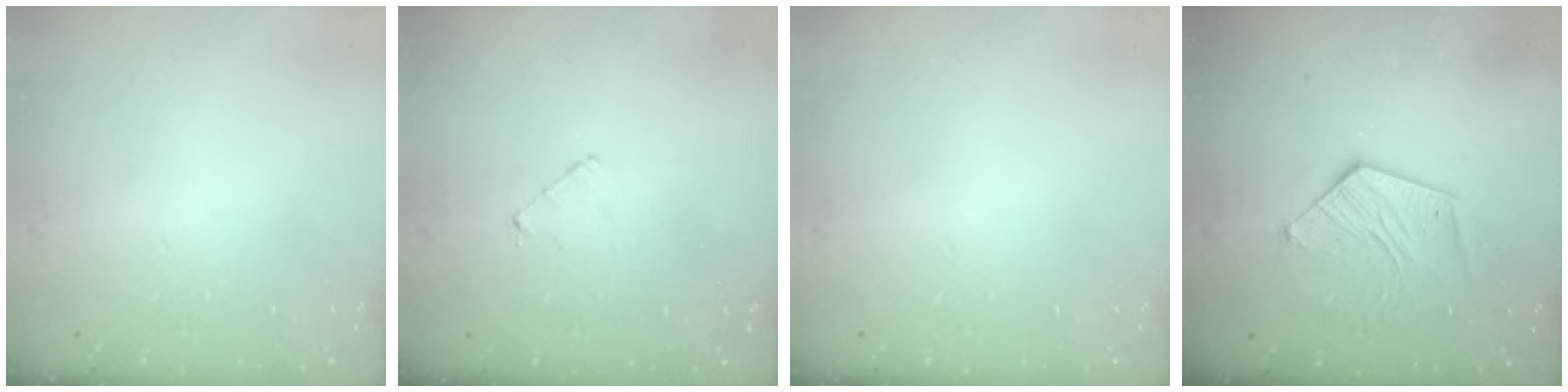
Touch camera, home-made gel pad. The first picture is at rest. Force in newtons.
{"total": 3.3, "press": 3.3, "slide": 0.3}
{"total": 0.0}
{"total": 10.2, "press": 10.2, "slide": 0.7}